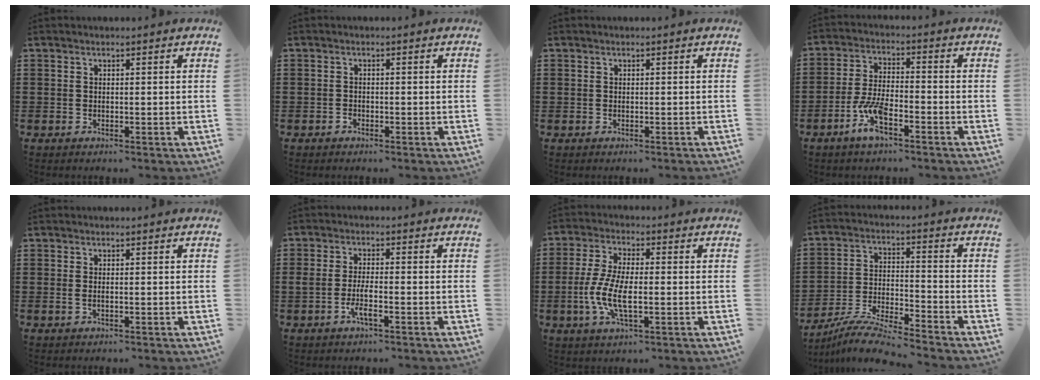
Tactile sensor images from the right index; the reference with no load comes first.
{"total": 0.6, "force": [-0.5, 0.2, 0.2], "torque": [-0.004, 0.002, -0.011]}
{"total": 0.0}
{"total": 7.0, "force": [-3.8, 1.9, 5.6], "torque": [-0.139, -0.014, -0.074]}
{"total": 0.7, "force": [0.0, 0.1, 0.7], "torque": [-0.015, -0.001, -0.001]}
{"total": 3.6, "force": [-1.6, 0.7, 3.1], "torque": [-0.067, -0.001, -0.032]}
{"total": 7.8, "force": [-1.7, 2.7, 7.1], "torque": [-0.156, -0.008, -0.037]}
{"total": 8.0, "force": [-7.7, -0.2, 2.3], "torque": [-0.052, 0.001, -0.151]}